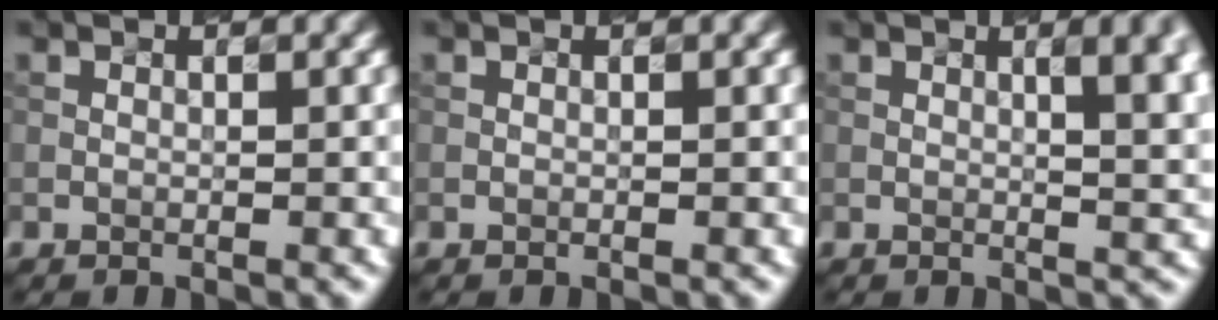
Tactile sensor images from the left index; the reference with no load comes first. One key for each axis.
{"total": 0.0}
{"total": 6.9, "fx": 1.7, "fy": 2.6, "fz": 6.1, "tx": -0.034, "ty": 0.017, "tz": 0.027}